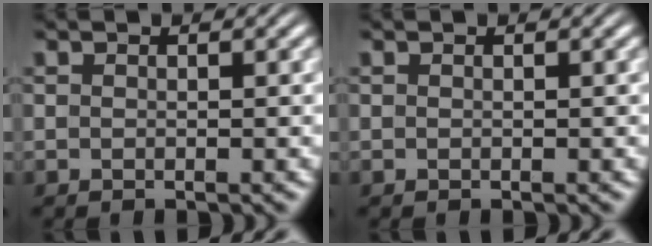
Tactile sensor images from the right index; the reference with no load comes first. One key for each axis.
{"total": 0.0}